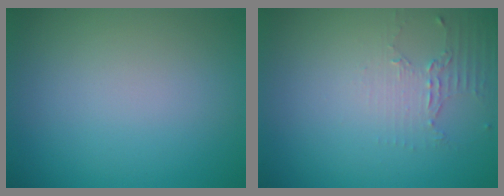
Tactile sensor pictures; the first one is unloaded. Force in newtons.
{"total": 2.0, "press": 1.5, "slide": 1.4}